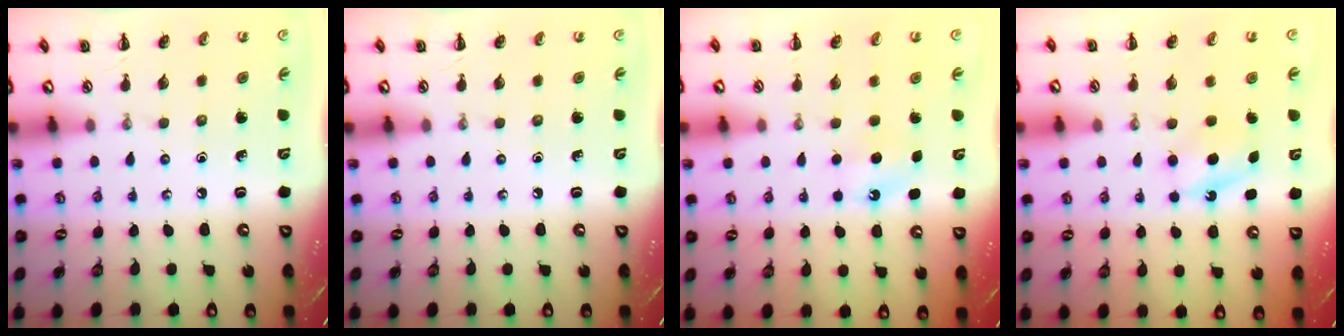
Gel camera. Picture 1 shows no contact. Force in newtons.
{"total": 0.0}
{"total": 5.1, "press": 4.9, "slide": 1.3}
{"total": 5.2, "press": 5.0, "slide": 1.4}